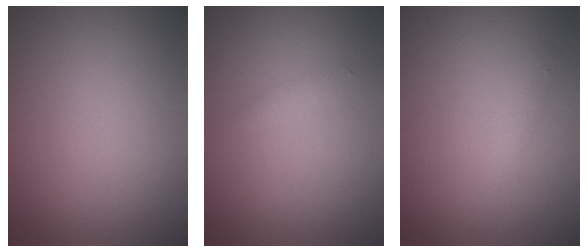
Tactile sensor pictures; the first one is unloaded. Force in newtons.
{"total": 0.6, "press": 0.6, "slide": 0.0}
{"total": 1.1, "press": 1.1, "slide": 0.0}